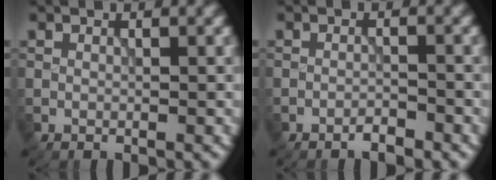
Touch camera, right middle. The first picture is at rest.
{"total": 1.3, "force": [-1.1, 0.2, 0.7], "torque": [-0.010, 0.001, -0.022]}